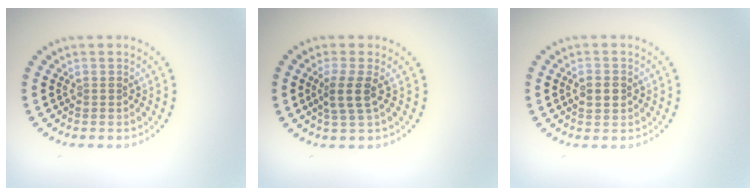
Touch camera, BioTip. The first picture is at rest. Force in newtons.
{"total": 2.5, "press": 2.0, "slide": 1.5}
{"total": 2.3, "press": 2.3, "slide": 0.1}